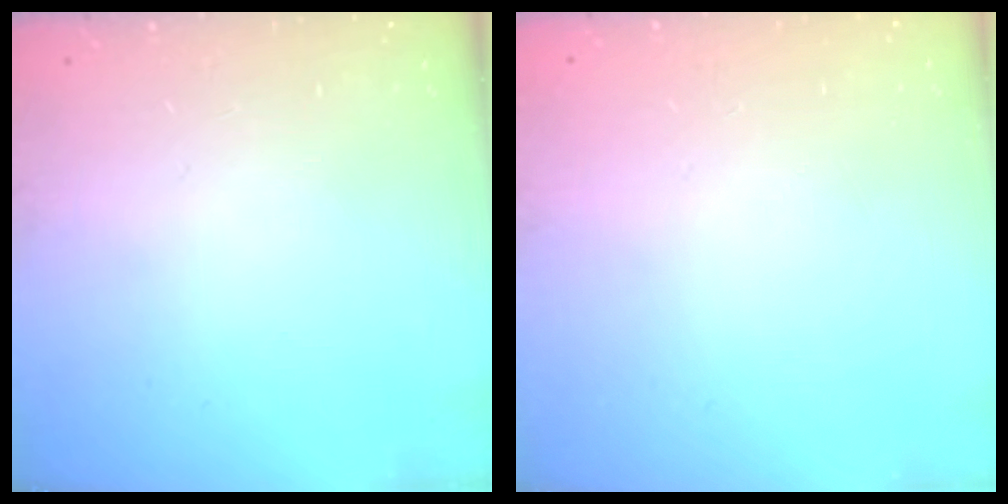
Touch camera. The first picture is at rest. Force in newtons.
{"total": 0.0}